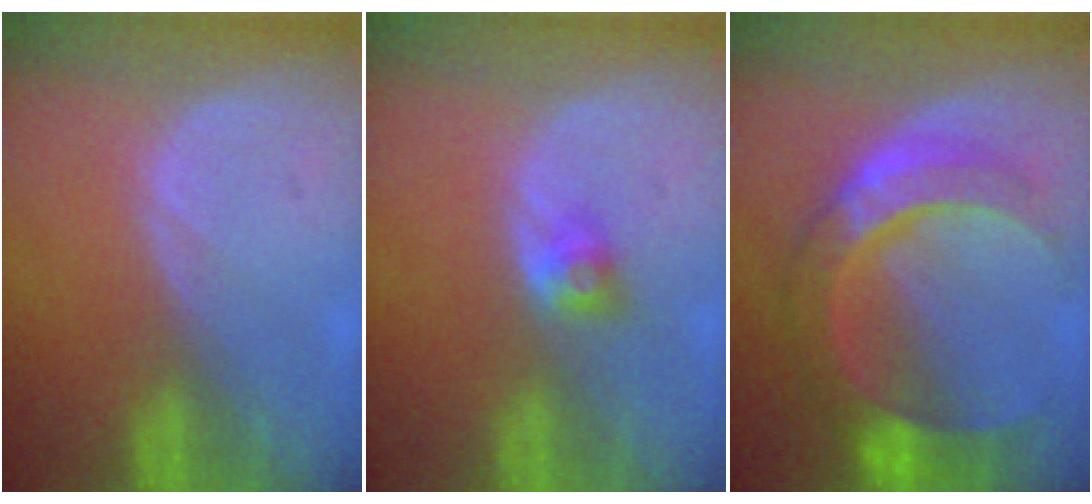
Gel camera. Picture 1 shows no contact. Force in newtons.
{"total": 2.7, "press": 2.4, "slide": 1.3}
{"total": 10.0, "press": 10.0, "slide": 0.9}